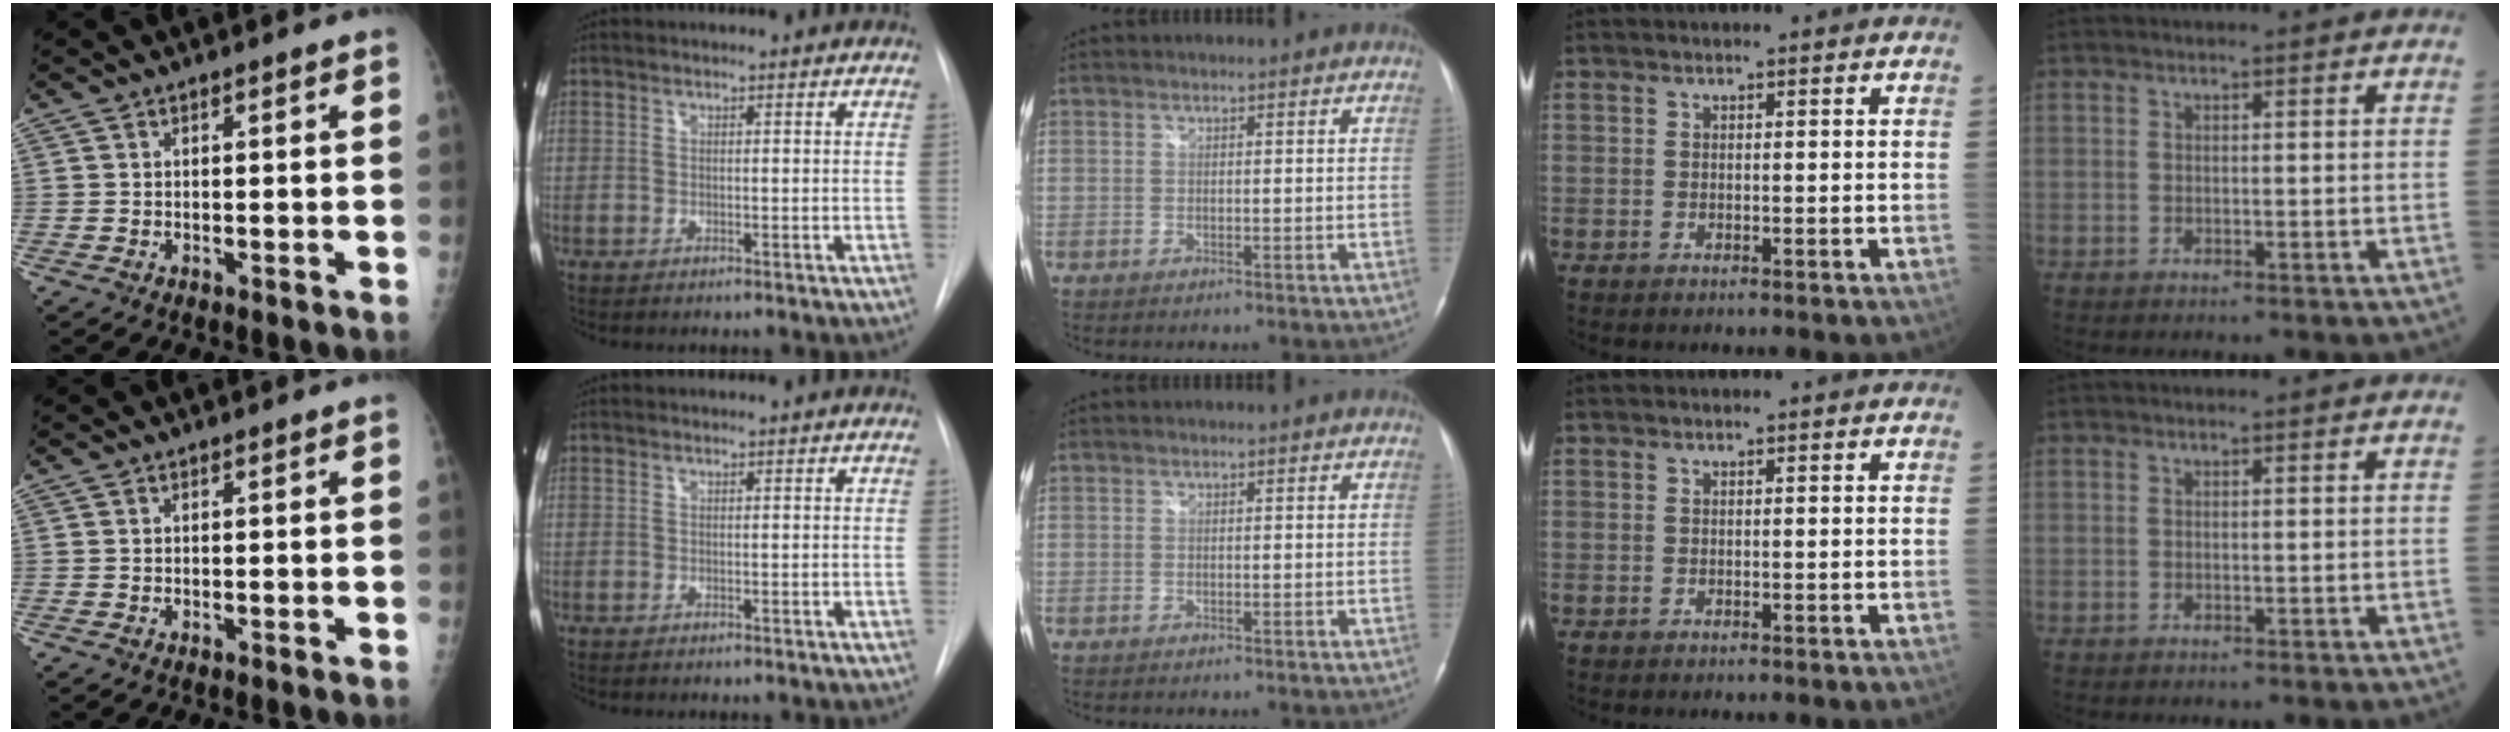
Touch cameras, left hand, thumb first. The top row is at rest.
{}